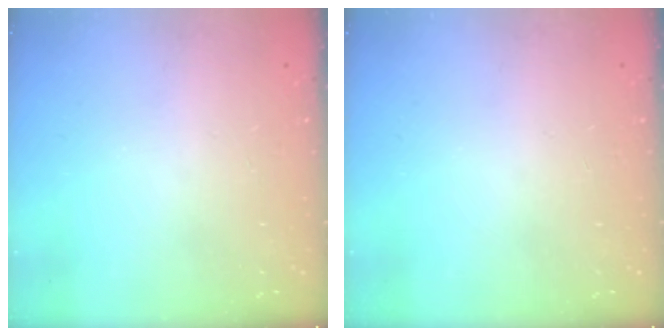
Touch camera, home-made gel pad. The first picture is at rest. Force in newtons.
{"total": 0.0}